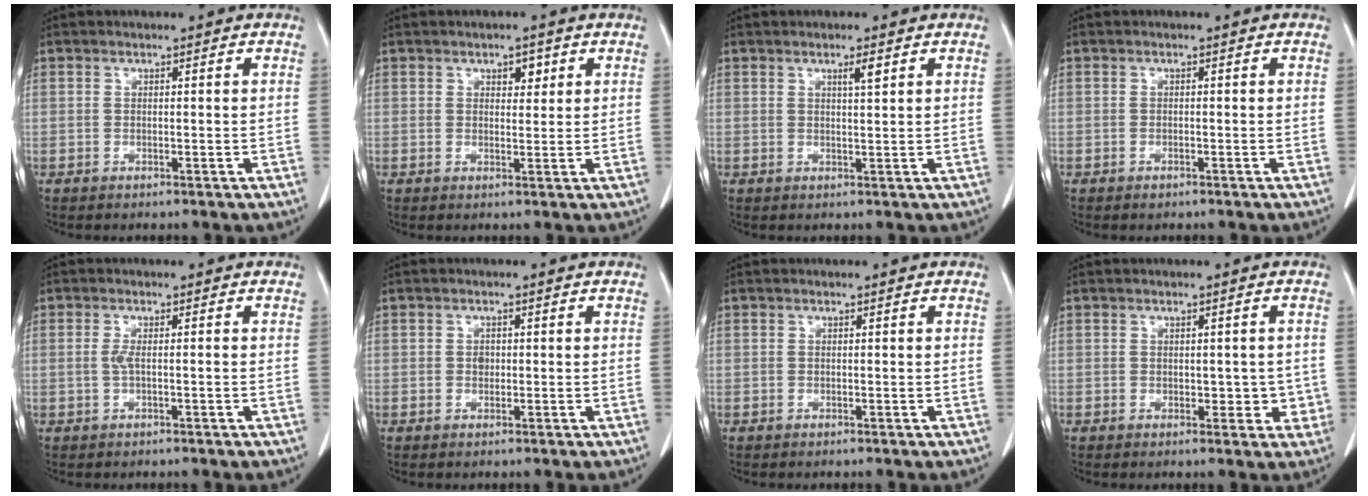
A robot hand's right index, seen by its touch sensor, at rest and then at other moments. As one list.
[{"total": 2.3, "force": [1.2, 1.2, 1.5], "torque": [-0.019, 0.000, 0.017]}, {"total": 1.8, "force": [1.0, 0.0, 1.5], "torque": [-0.028, -0.002, 0.016]}, {"total": 0.7, "force": [-0.5, 0.4, 0.3], "torque": [-0.008, 0.000, -0.005]}, {"total": 1.6, "force": [-0.2, 0.2, 1.6], "torque": [-0.034, 0.000, -0.003]}, {"total": 1.1, "force": [0.0, 0.9, 0.7], "torque": [-0.011, 0.002, 0.000]}, {"total": 0.0}, {"total": 3.4, "force": [-0.2, 2.3, 2.5], "torque": [-0.019, 0.007, 0.004]}]